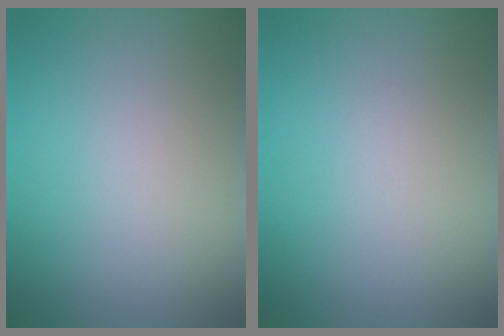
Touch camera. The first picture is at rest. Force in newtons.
{"total": 0.0}